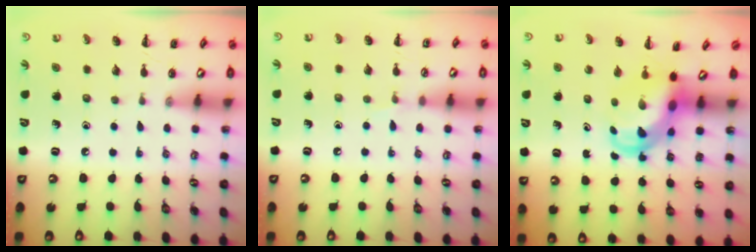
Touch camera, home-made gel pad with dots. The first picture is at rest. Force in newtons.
{"total": 3.0, "press": 2.8, "slide": 0.9}
{"total": 6.4, "press": 6.4, "slide": 0.9}